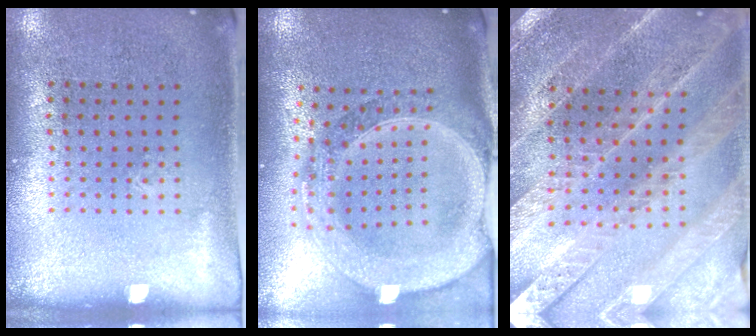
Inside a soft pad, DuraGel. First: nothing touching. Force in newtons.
{"total": 3.0, "press": 2.6, "slide": 1.7}
{"total": 2.8, "press": 2.8, "slide": 0.5}